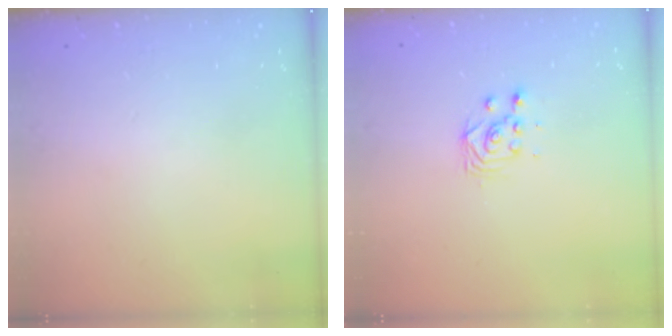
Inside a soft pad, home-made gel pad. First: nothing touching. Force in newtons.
{"total": 3.0, "press": 3.0, "slide": 0.2}